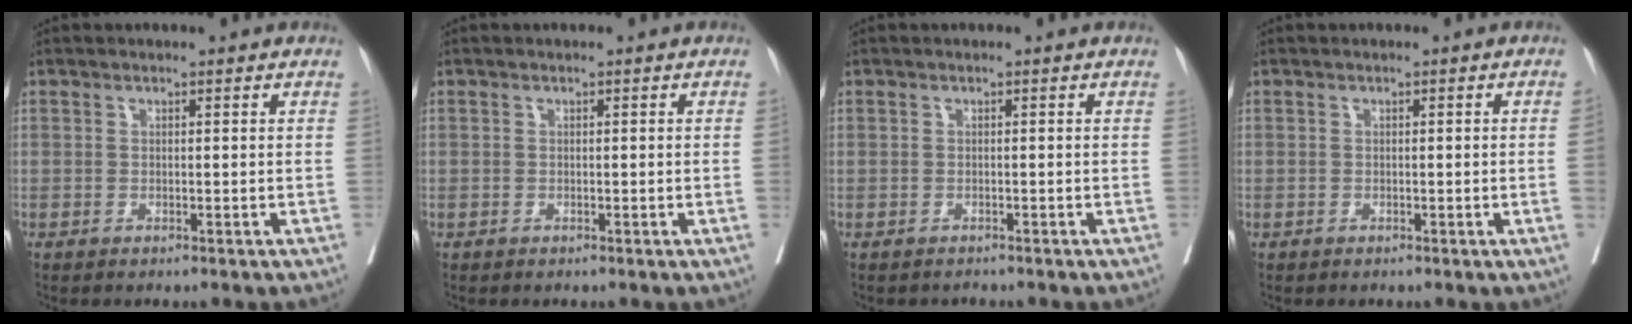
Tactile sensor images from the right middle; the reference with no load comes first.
{"total": 0.0}
{"total": 1.0, "force": [-0.8, 0.5, -0.2], "torque": [-0.008, 0.000, -0.015]}
{"total": 1.0, "force": [-0.1, -0.2, 1.0], "torque": [-0.018, 0.001, 0.001]}